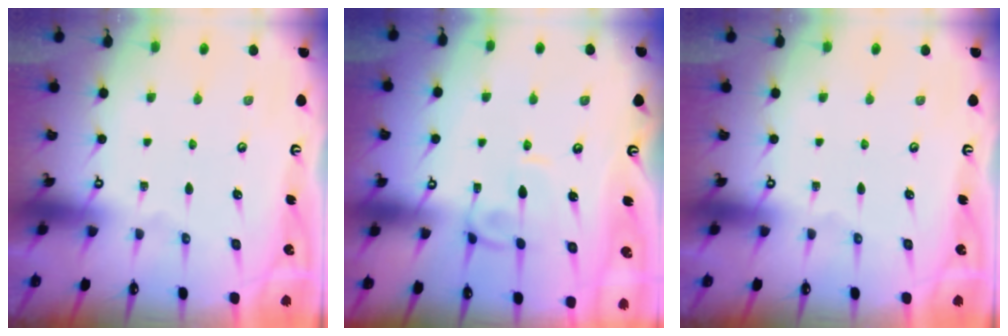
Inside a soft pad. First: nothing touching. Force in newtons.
{"total": 1.0, "press": 1.0, "slide": 0.2}
{"total": 0.0}